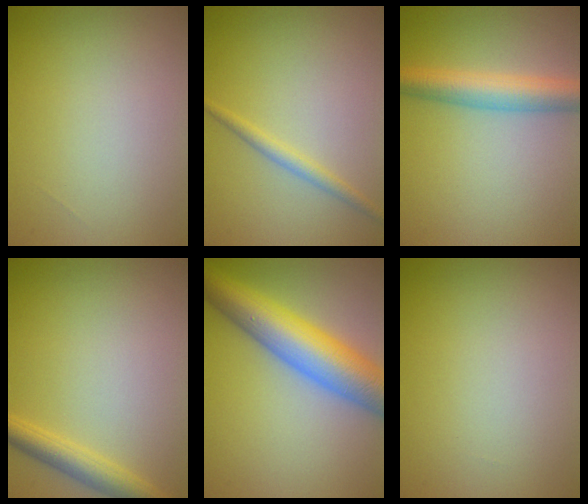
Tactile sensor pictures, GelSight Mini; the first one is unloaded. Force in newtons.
{"total": 1.5, "press": 1.5, "slide": 0.0}
{"total": 4.7, "press": 4.7, "slide": 0.1}
{"total": 2.7, "press": 2.7, "slide": 0.1}
{"total": 9.3, "press": 9.3, "slide": 0.3}
{"total": 0.0}